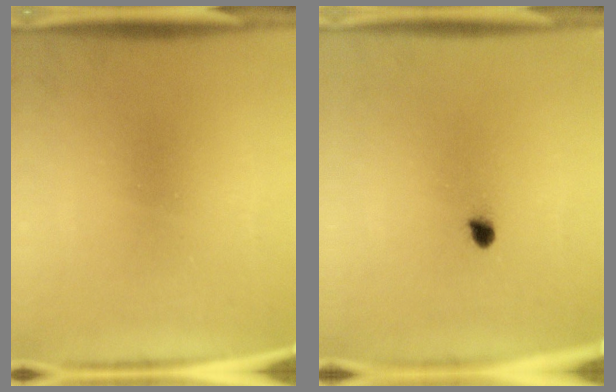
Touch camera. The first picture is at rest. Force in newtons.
{"total": 1.8}